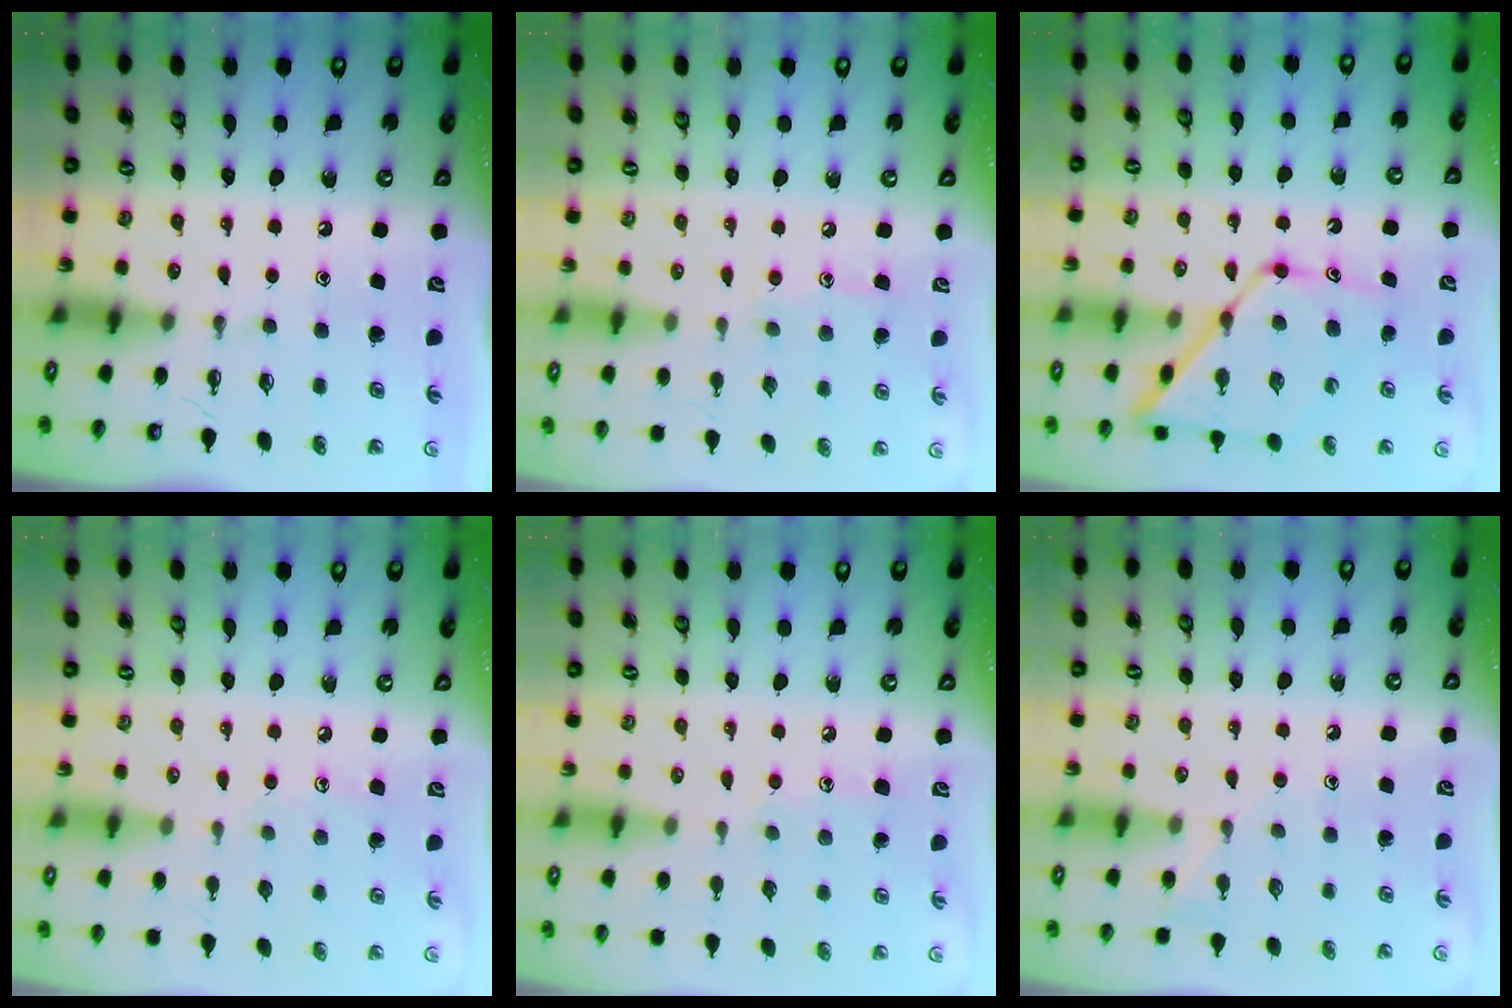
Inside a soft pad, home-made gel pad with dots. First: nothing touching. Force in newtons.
{"total": 7.3, "press": 7.3, "slide": 0.3}
{"total": 12.8, "press": 12.7, "slide": 1.1}
{"total": 5.5, "press": 5.5, "slide": 0.5}
{"total": 6.4, "press": 6.3, "slide": 0.6}
{"total": 6.8, "press": 6.7, "slide": 0.7}